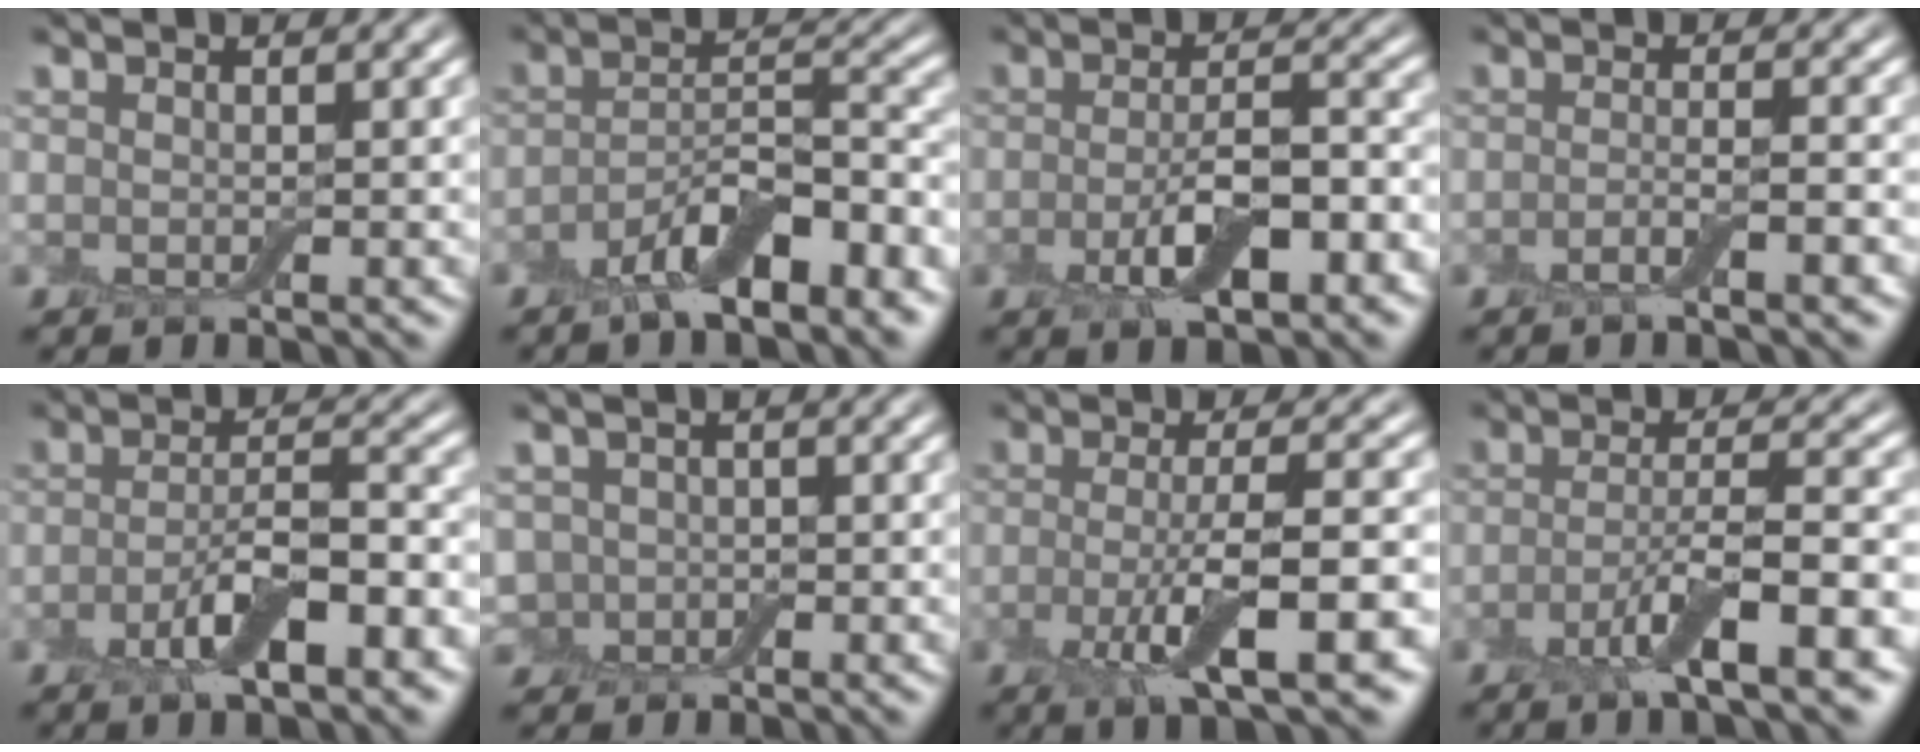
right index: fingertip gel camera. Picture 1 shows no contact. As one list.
[{"total": 7.0, "force": [-4.0, 2.3, 5.2], "torque": [-0.089, 0.005, -0.071]}, {"total": 5.8, "force": [-2.1, 2.1, 5.0], "torque": [-0.097, -0.002, -0.038]}, {"total": 2.2, "force": [-1.2, 0.4, 1.9], "torque": [-0.031, 0.002, -0.028]}, {"total": 5.5, "force": [-2.3, 1.7, 4.7], "torque": [-0.090, 0.003, -0.043]}, {"total": 2.2, "force": [-0.5, 2.0, 0.8], "torque": [-0.012, -0.002, -0.013]}, {"total": 6.5, "force": [-1.9, 1.3, 6.1], "torque": [-0.110, -0.005, -0.037]}, {"total": 5.7, "force": [-2.6, 0.8, 5.1], "torque": [-0.087, 0.001, -0.055]}]